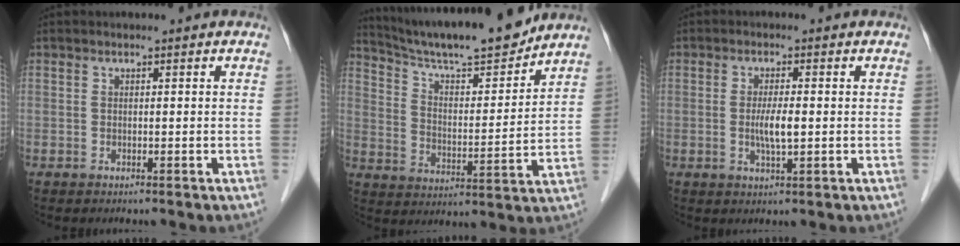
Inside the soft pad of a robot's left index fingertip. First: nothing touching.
{"total": 16.0, "force": [14.6, 1.0, 6.4], "torque": [-0.111, -0.008, 0.235]}
{"total": 3.6, "force": [-0.6, 0.4, 3.5], "torque": [-0.068, -0.009, -0.011]}